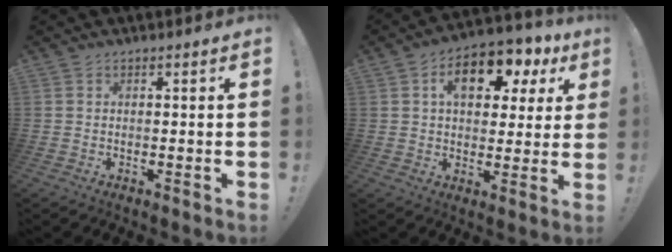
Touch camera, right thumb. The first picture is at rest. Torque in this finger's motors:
{"motor_torque": [0.60, 2.52, 1.01, 0.46, 0.06]}